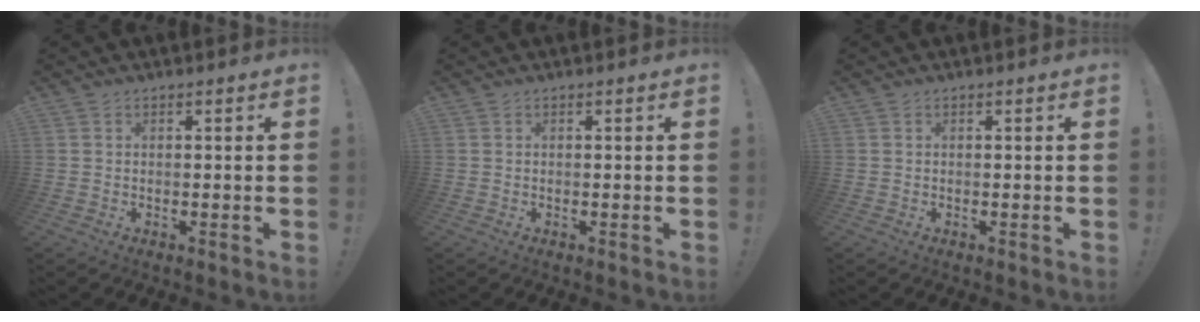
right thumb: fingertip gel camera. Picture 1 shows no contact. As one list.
[{"total": 0.0}, {"total": 0.0}]